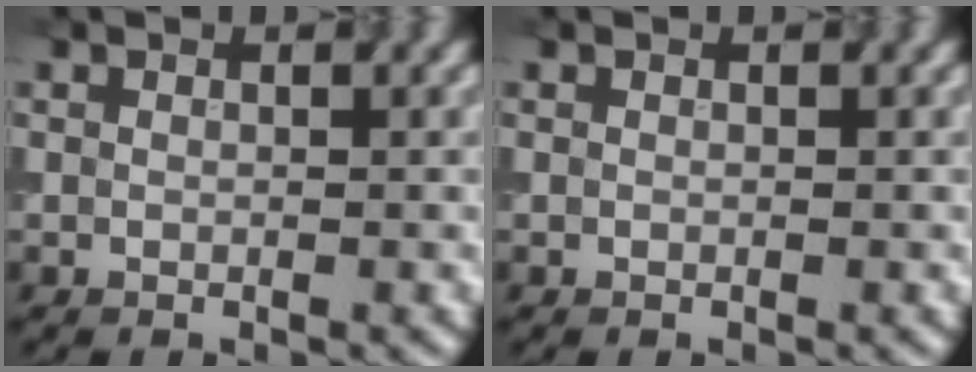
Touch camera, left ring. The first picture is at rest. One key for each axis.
{"total": 0.0}